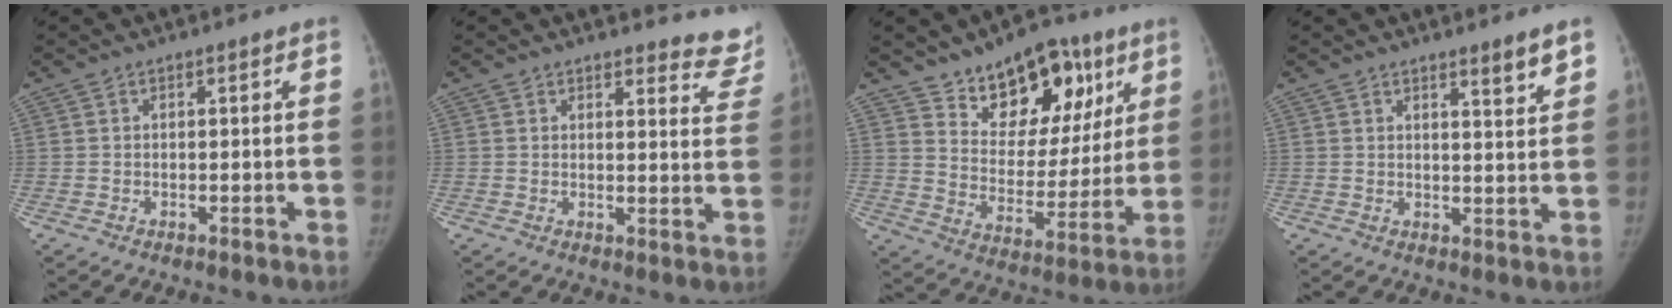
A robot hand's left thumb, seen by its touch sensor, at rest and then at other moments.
{"total": 9.1, "force": [8.7, 2.4, 0.5], "torque": [0.046, -0.070, 0.066]}
{"total": 18.9, "force": [11.1, 10.8, 10.8], "torque": [-0.094, -0.054, 0.176]}
{"total": 4.0, "force": [2.9, 0.3, 2.7], "torque": [-0.034, -0.027, 0.043]}